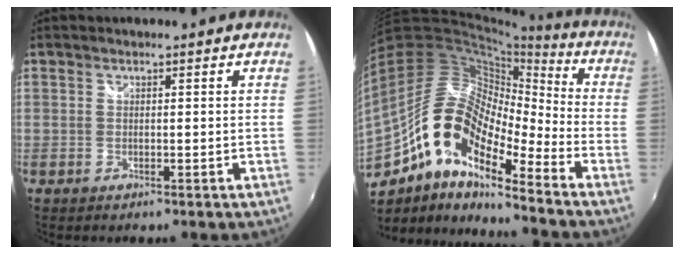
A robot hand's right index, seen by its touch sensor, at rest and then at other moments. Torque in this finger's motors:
{"motor_torque": [1.06, -1.07, 1.05, 0.21]}